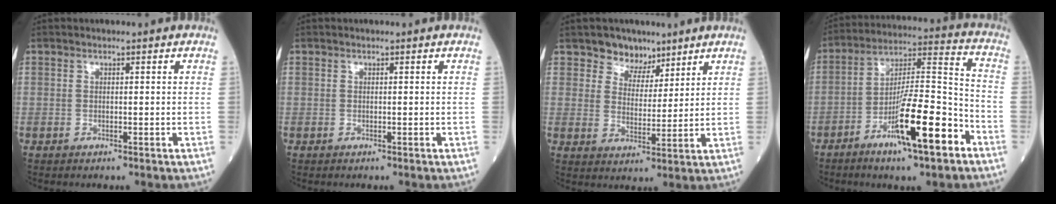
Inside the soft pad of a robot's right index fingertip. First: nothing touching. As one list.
[{"total": 0.0}, {"total": 5.6, "force": [4.2, 3.6, 0.8], "torque": [-0.010, 0.000, 0.074]}, {"total": 15.1, "force": [-7.6, 1.6, 13.0], "torque": [-0.224, -0.007, -0.127]}]